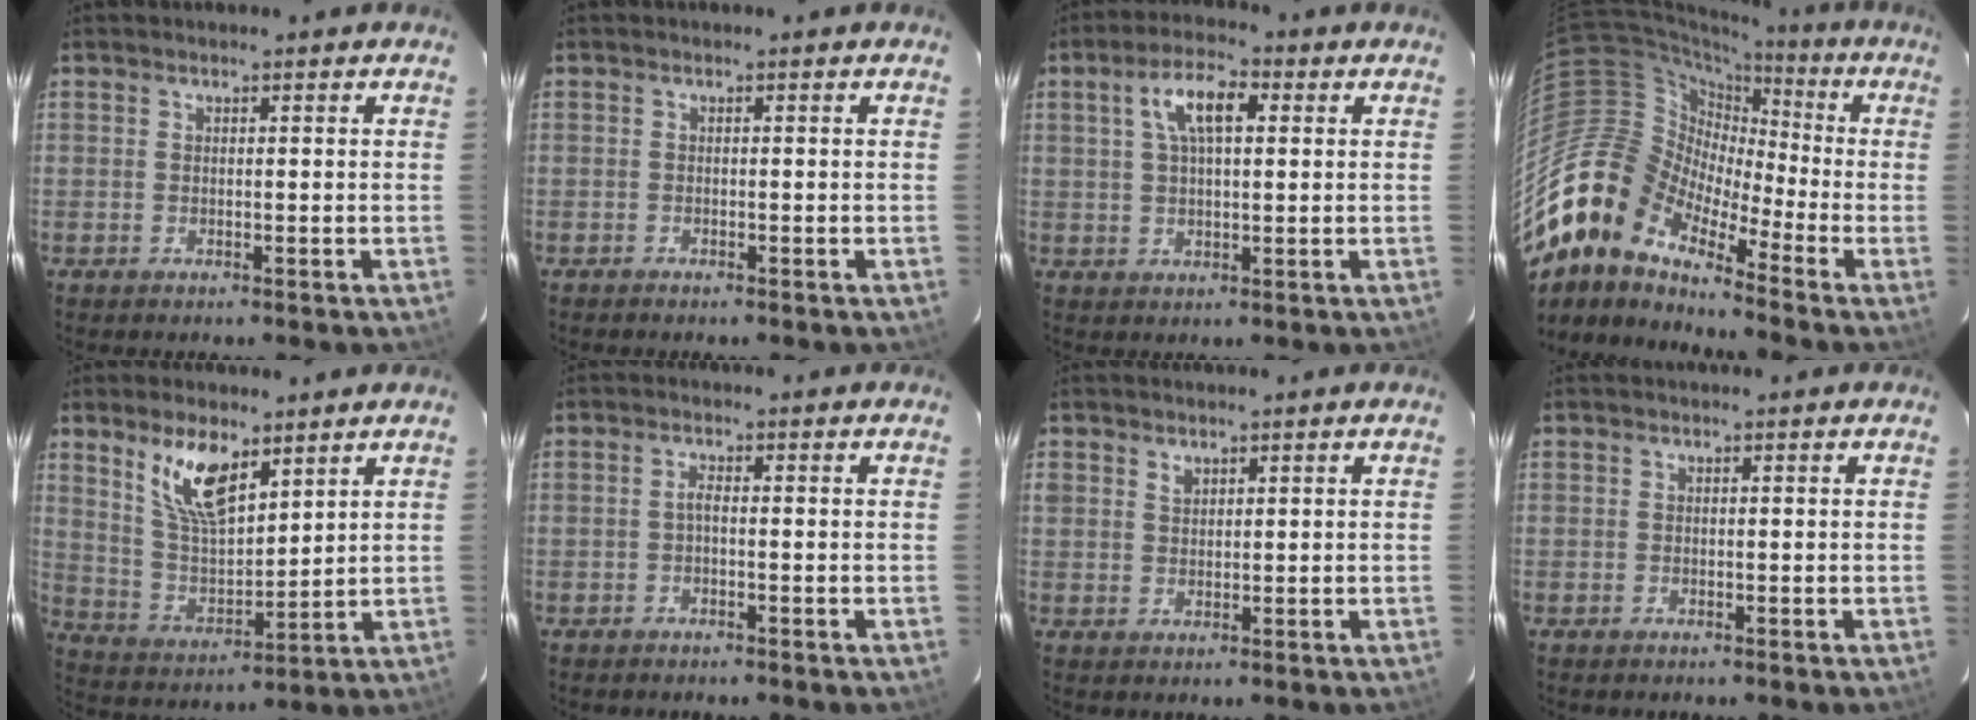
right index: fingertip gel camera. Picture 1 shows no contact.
{"total": 0.6, "force": [-0.6, 0.1, 0.0], "torque": [-0.004, 0.000, -0.011]}
{"total": 7.5, "force": [2.4, 3.1, 6.4], "torque": [-0.120, 0.019, 0.043]}
{"total": 17.5, "force": [-12.6, 8.0, 9.1], "torque": [-0.156, -0.011, -0.259]}
{"total": 11.2, "force": [6.9, 4.5, 7.7], "torque": [-0.144, 0.003, 0.143]}
{"total": 1.1, "force": [-0.4, 0.2, 1.0], "torque": [-0.019, 0.005, -0.009]}
{"total": 1.9, "force": [1.3, 1.3, 0.6], "torque": [-0.006, 0.003, 0.024]}
{"total": 0.0}